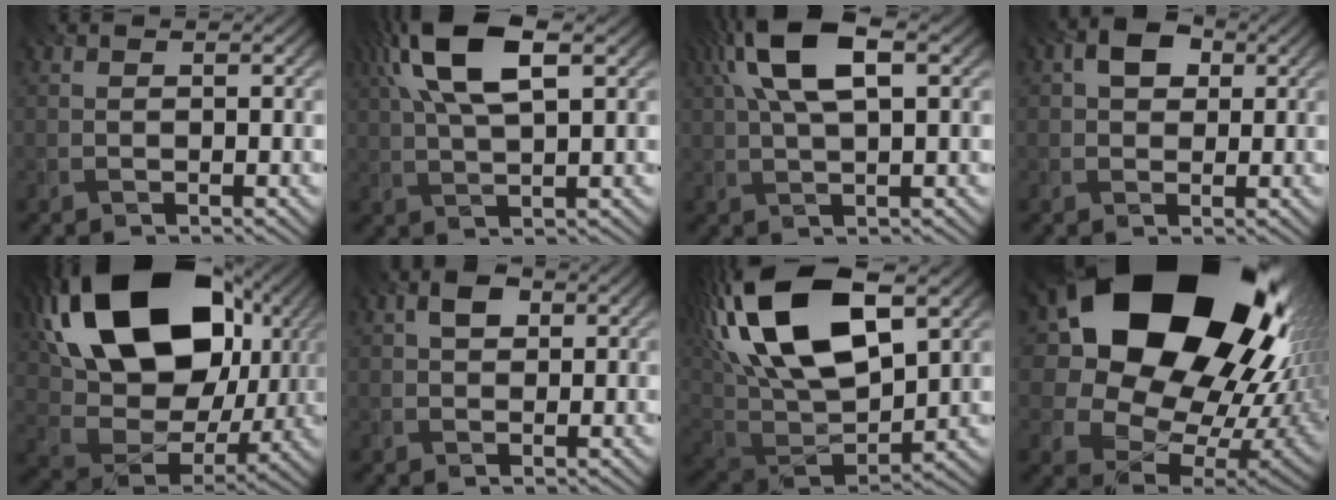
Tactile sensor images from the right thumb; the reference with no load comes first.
{"total": 11.3, "force": [4.8, 4.2, 9.4], "torque": [-0.208, 0.018, 0.086]}
{"total": 10.4, "force": [3.8, 4.0, 8.9], "torque": [-0.186, 0.022, 0.064]}
{"total": 4.0, "force": [1.3, 3.0, 2.4], "torque": [-0.044, 0.008, 0.014]}
{"total": 23.2, "force": [9.1, 15.2, 14.9], "torque": [-0.349, 0.027, 0.182]}
{"total": 2.7, "force": [1.0, 1.8, 1.8], "torque": [-0.035, 0.007, 0.014]}
{"total": 21.4, "force": [9.1, 10.5, 16.2], "torque": [-0.358, 0.049, 0.153]}
{"total": 24.7, "force": [10.0, 18.5, 12.9], "torque": [-0.296, 0.001, 0.199]}